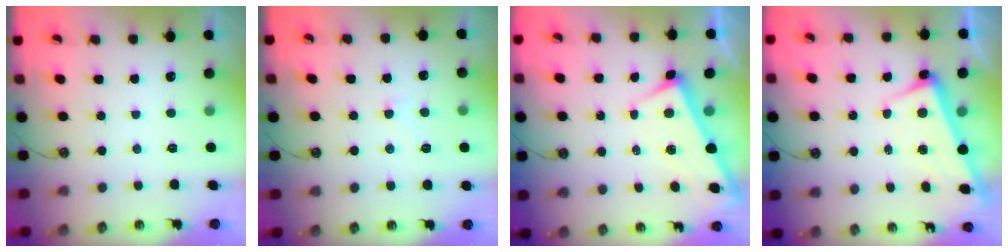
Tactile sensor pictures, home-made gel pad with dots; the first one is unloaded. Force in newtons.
{"total": 3.4, "press": 3.4, "slide": 0.4}
{"total": 2.6, "press": 2.6, "slide": 0.2}
{"total": 2.4, "press": 2.3, "slide": 0.7}